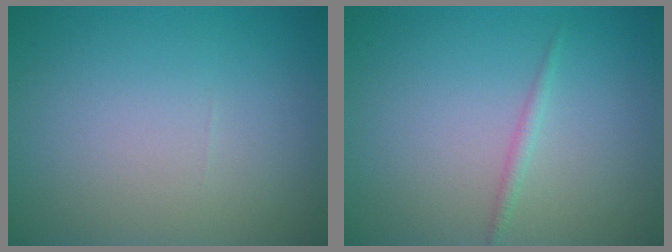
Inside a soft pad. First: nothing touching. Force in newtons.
{"total": 0.9, "press": 0.9, "slide": 0.1}